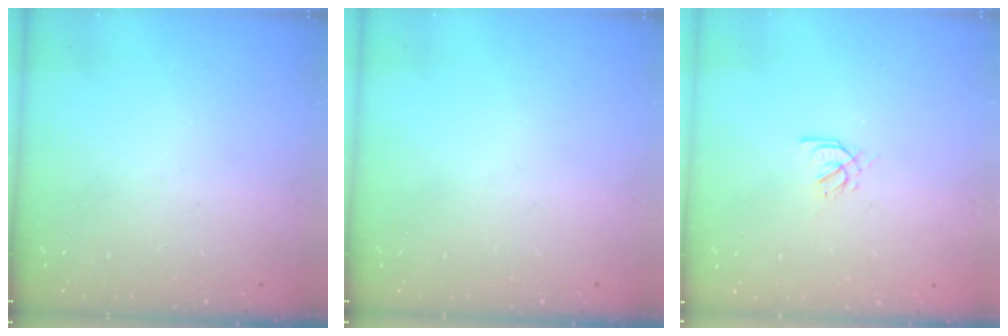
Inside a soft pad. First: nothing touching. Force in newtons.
{"total": 0.0}
{"total": 2.6, "press": 2.5, "slide": 0.7}